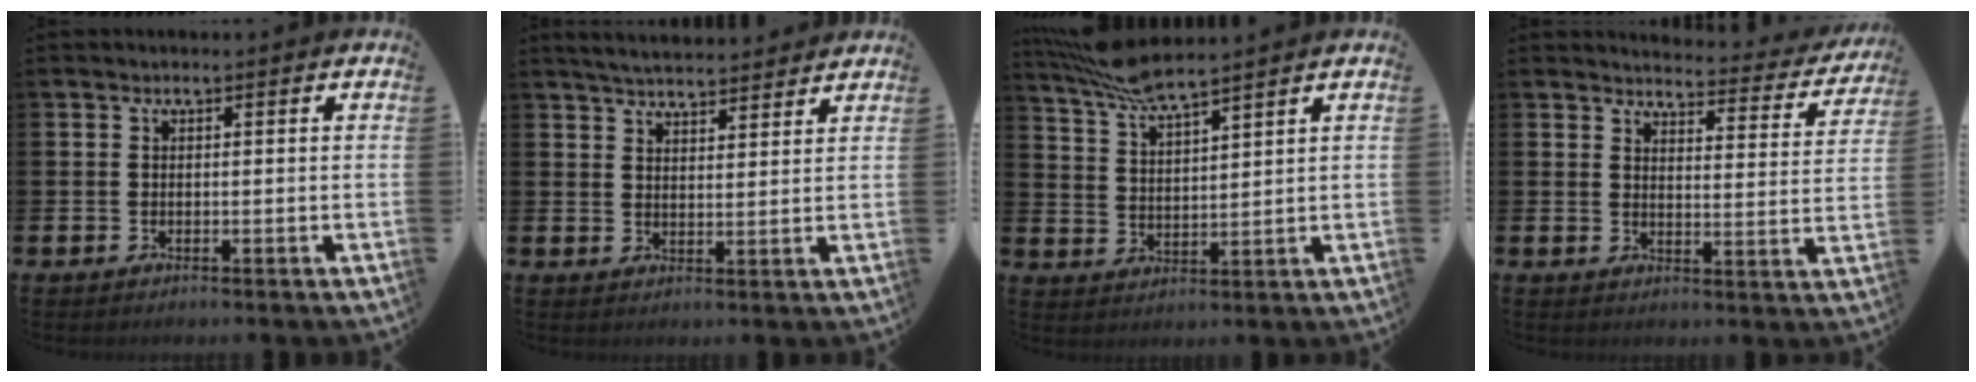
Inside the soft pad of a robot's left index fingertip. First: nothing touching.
{"total": 4.5, "force": [4.4, 0.4, 0.4], "torque": [-0.016, -0.026, 0.079]}
{"total": 6.1, "force": [5.7, 0.6, 2.2], "torque": [-0.065, -0.024, 0.104]}
{"total": 3.3, "force": [3.2, 0.8, 0.6], "torque": [-0.013, -0.033, 0.047]}